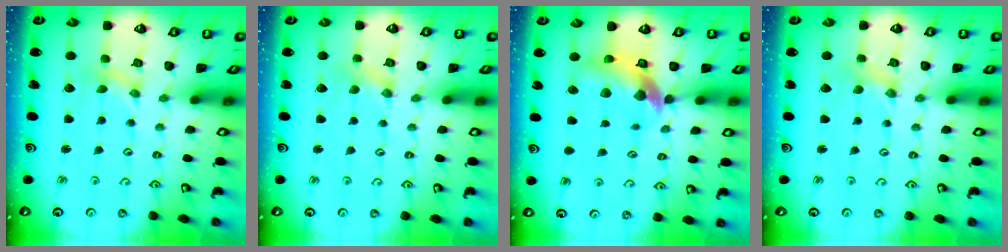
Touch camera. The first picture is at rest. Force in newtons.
{"total": 0.0}
{"total": 10.7, "press": 10.6, "slide": 1.5}
{"total": 0.0}